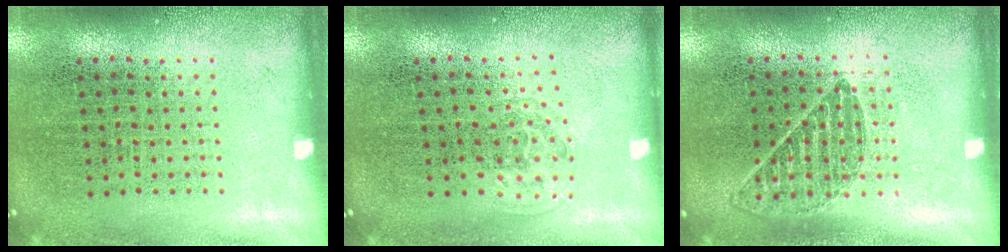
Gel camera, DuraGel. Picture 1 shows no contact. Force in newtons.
{"total": 1.1, "press": 0.7, "slide": 0.8}
{"total": 0.9, "press": 0.8, "slide": 0.3}